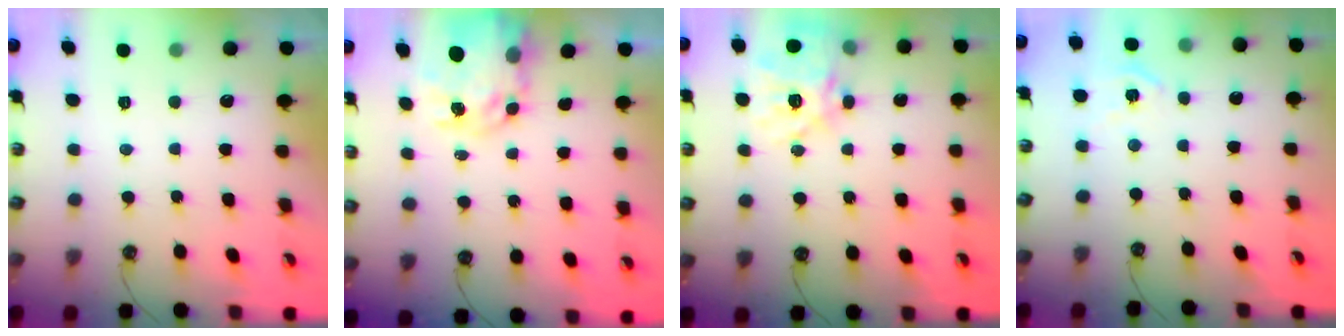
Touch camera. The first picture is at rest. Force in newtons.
{"total": 8.4, "press": 8.4, "slide": 0.6}
{"total": 18.6, "press": 18.5, "slide": 1.9}
{"total": 6.5, "press": 6.4, "slide": 0.7}